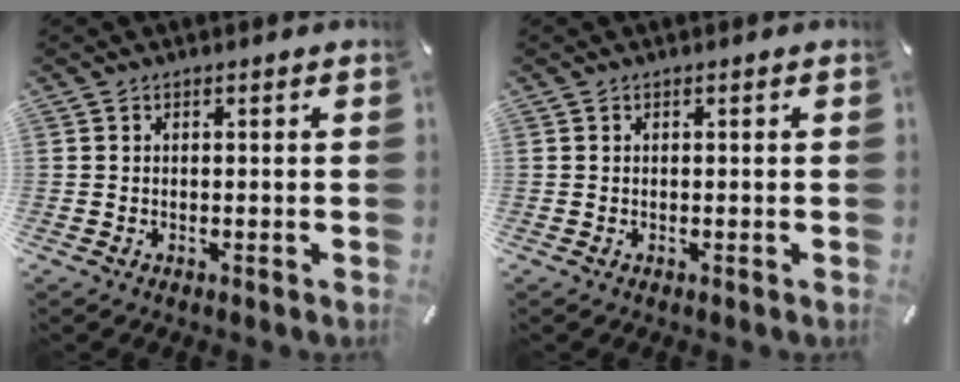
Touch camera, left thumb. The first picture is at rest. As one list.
[{"total": 0.0}]